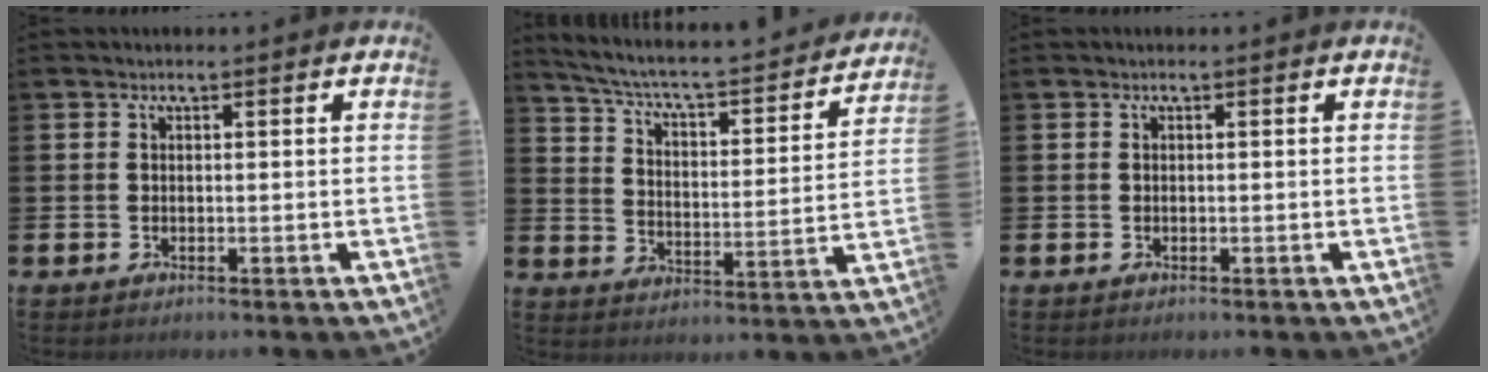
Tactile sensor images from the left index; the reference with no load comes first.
{"total": 6.1, "force": [5.4, 1.2, 2.5], "torque": [-0.076, -0.042, 0.084]}
{"total": 0.0}